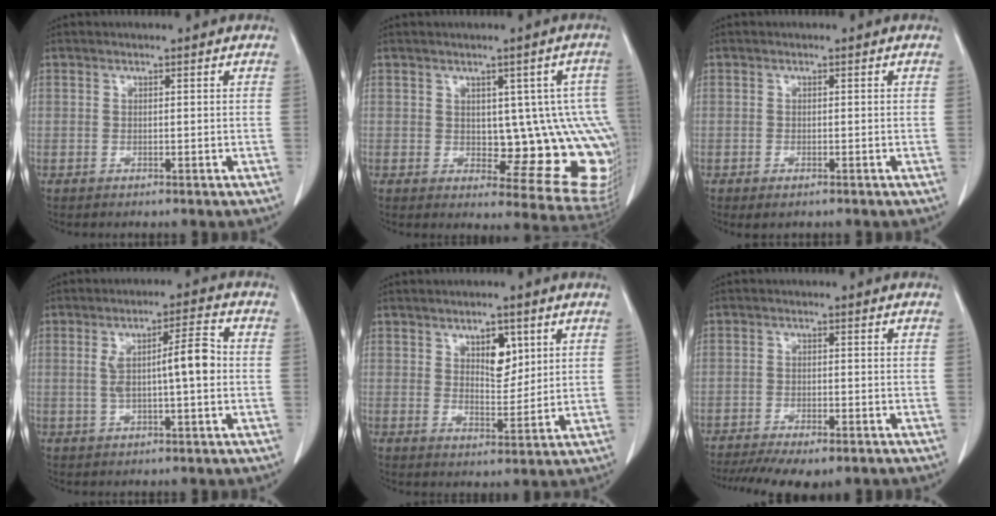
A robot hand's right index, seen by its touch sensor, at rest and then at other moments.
{"total": 13.1, "force": [-0.1, 5.5, 11.9], "torque": [-0.102, 0.009, 0.013]}
{"total": 1.5, "force": [-1.0, 0.5, 1.0], "torque": [-0.016, -0.003, -0.010]}
{"total": 7.3, "force": [0.0, 1.0, 7.2], "torque": [-0.126, 0.020, 0.002]}
{"total": 5.3, "force": [2.4, 2.6, 3.9], "torque": [-0.061, -0.003, 0.042]}
{"total": 12.1, "force": [-9.2, 3.6, 6.9], "torque": [-0.118, -0.009, -0.134]}